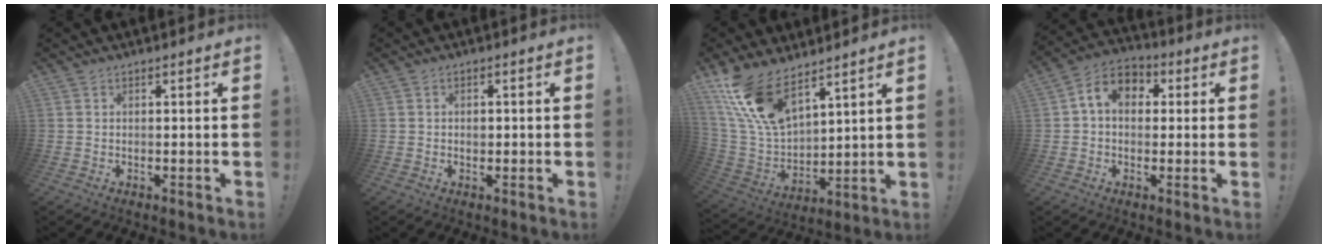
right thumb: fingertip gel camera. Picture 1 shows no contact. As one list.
[{"total": 1.5, "force": [-0.5, 1.2, 0.7], "torque": [-0.007, 0.003, -0.011]}, {"total": 16.2, "force": [11.7, 6.9, 8.9], "torque": [-0.191, -0.076, 0.221]}, {"total": 10.0, "force": [2.2, 7.4, 6.4], "torque": [-0.104, 0.015, 0.047]}]